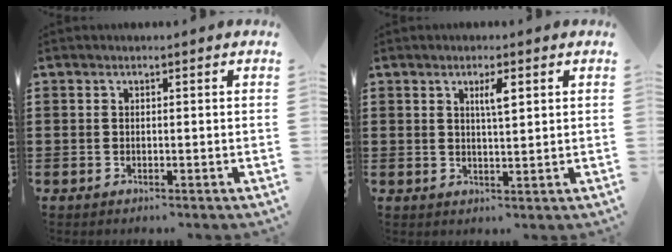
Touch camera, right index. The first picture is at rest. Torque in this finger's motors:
{"motor_torque": [0.08, -0.06, 0.29, 0.04]}